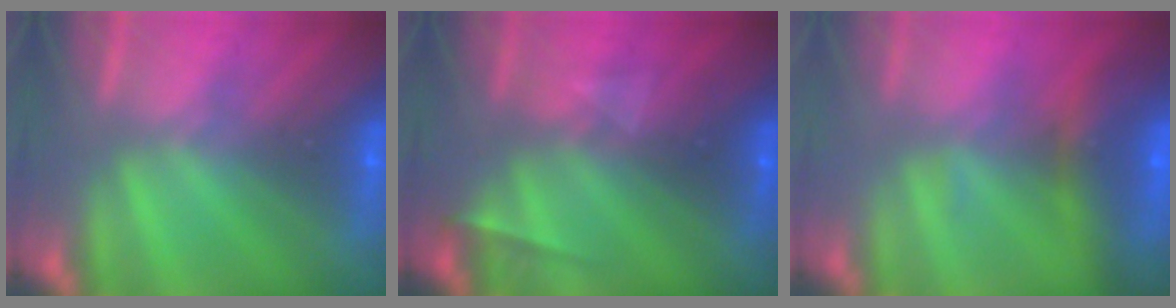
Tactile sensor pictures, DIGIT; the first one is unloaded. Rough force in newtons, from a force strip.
{"total": 2.3}
{"total": 6.4}